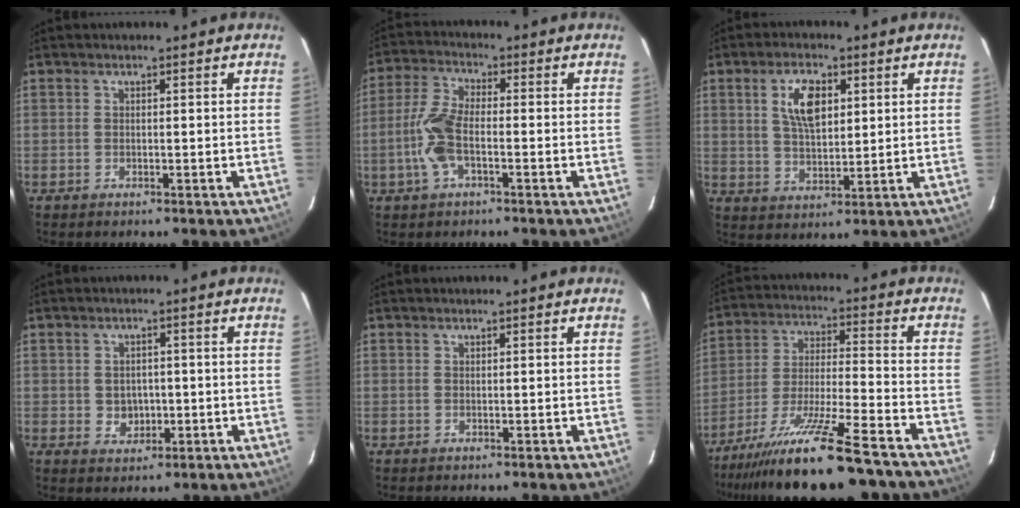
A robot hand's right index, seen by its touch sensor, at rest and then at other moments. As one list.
[{"total": 8.2, "force": [-2.2, 3.2, 7.2], "torque": [-0.161, 0.005, -0.047]}, {"total": 8.1, "force": [2.8, 4.0, 6.4], "torque": [-0.120, 0.007, 0.055]}, {"total": 4.0, "force": [-0.4, 3.6, 1.6], "torque": [-0.029, 0.004, 0.003]}, {"total": 0.0}, {"total": 20.3, "force": [-16.6, 1.7, 11.7], "torque": [-0.229, -0.049, -0.272]}]